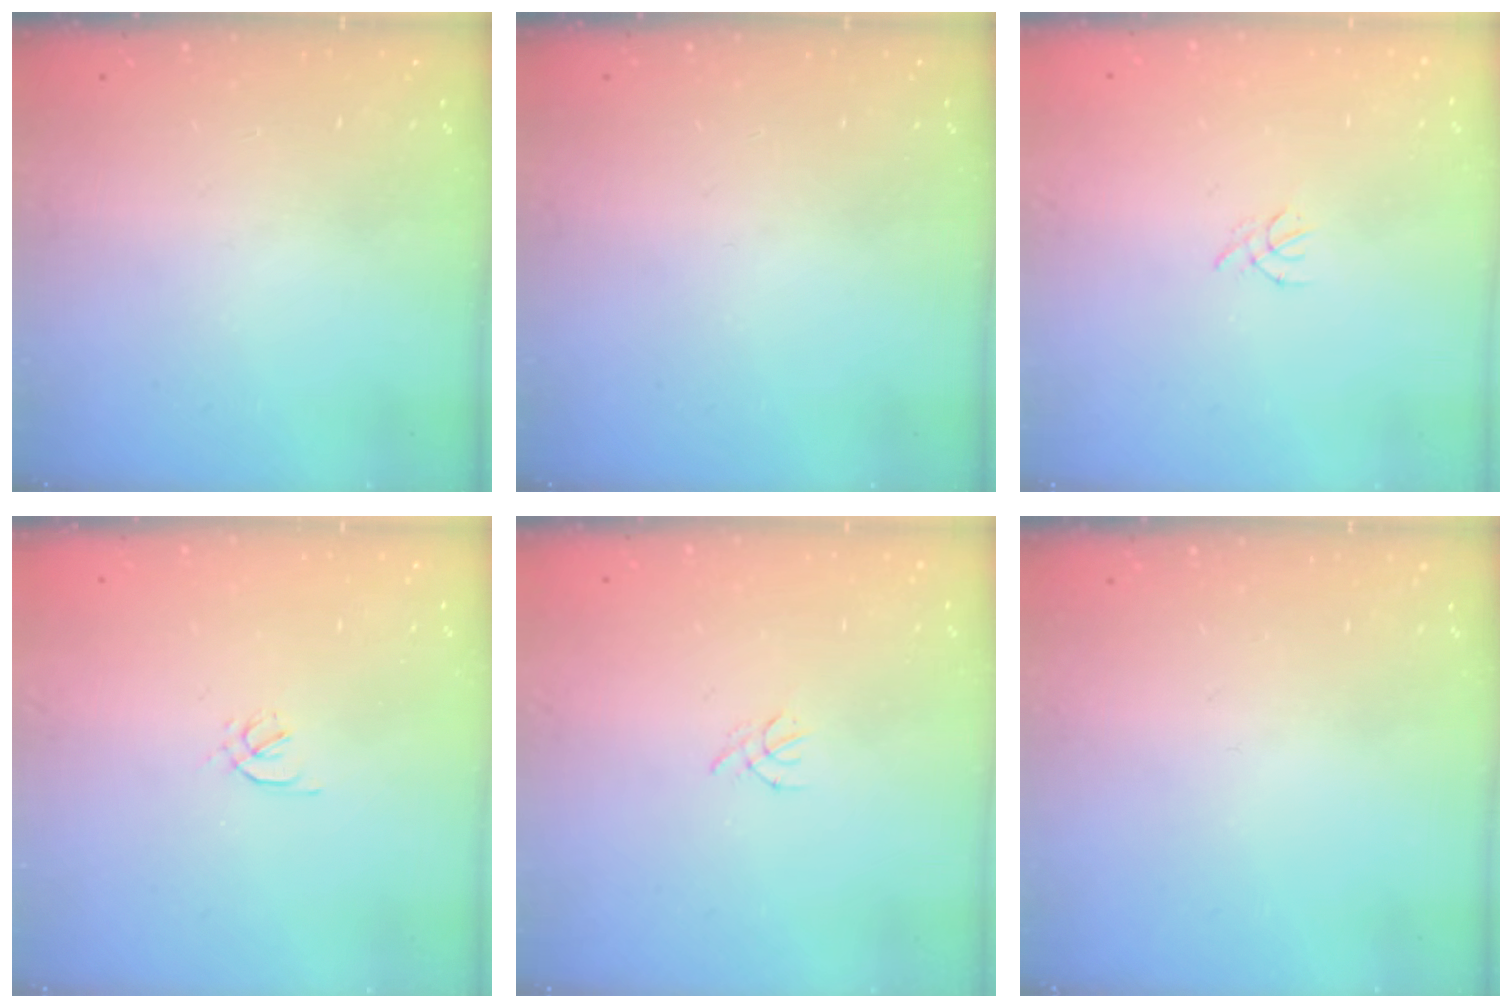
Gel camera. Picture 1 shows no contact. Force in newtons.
{"total": 0.0}
{"total": 0.8, "press": 0.7, "slide": 0.3}
{"total": 1.7, "press": 1.6, "slide": 0.5}
{"total": 0.8, "press": 0.7, "slide": 0.3}
{"total": 0.0}